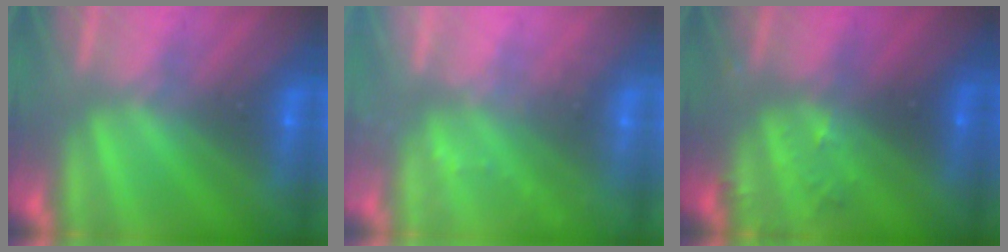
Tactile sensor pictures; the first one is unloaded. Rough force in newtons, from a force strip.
{"total": 2.2}
{"total": 2.8}